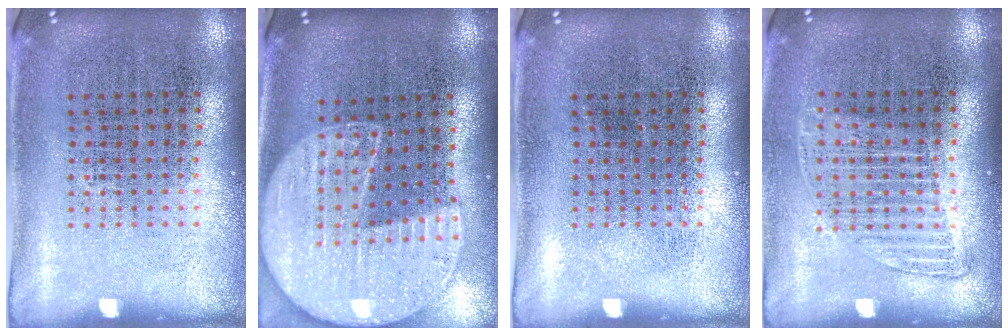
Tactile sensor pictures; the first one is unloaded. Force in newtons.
{"total": 2.0, "press": 1.8, "slide": 0.8}
{"total": 0.0}
{"total": 1.2, "press": 1.0, "slide": 0.6}